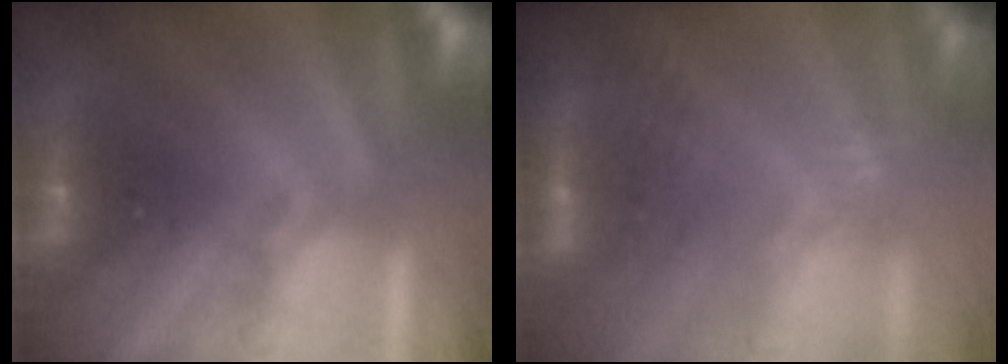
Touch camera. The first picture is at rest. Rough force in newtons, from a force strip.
{"total": 2.7}